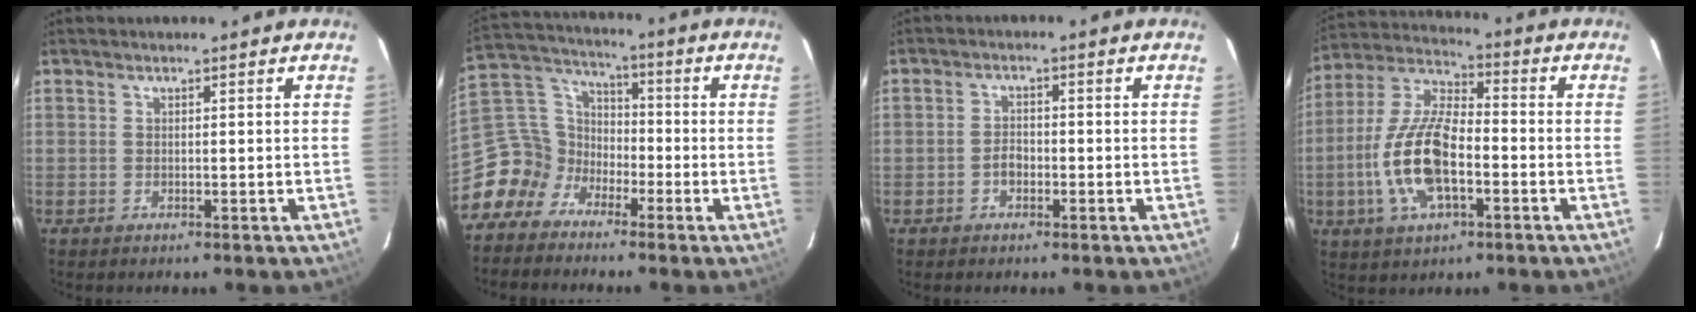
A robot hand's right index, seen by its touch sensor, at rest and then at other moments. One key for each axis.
{"total": 9.6, "fx": -6.4, "fy": 7.0, "fz": 1.7, "tx": -0.059, "ty": 0.044, "tz": -0.144}
{"total": 2.1, "fx": -0.9, "fy": 1.5, "fz": 1.2, "tx": -0.023, "ty": 0.008, "tz": -0.016}
{"total": 15.1, "fx": -4.0, "fy": 6.4, "fz": 13.1, "tx": -0.279, "ty": 0.000, "tz": -0.077}